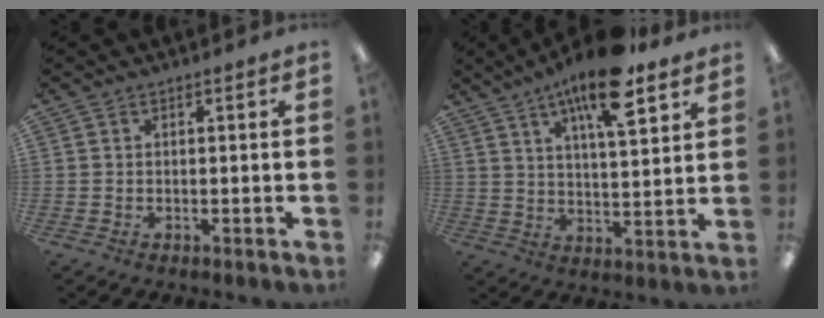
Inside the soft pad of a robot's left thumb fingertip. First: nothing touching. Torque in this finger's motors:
{"motor_torque": [0.41, 0.46, 1.72, -1.03, 0.41]}